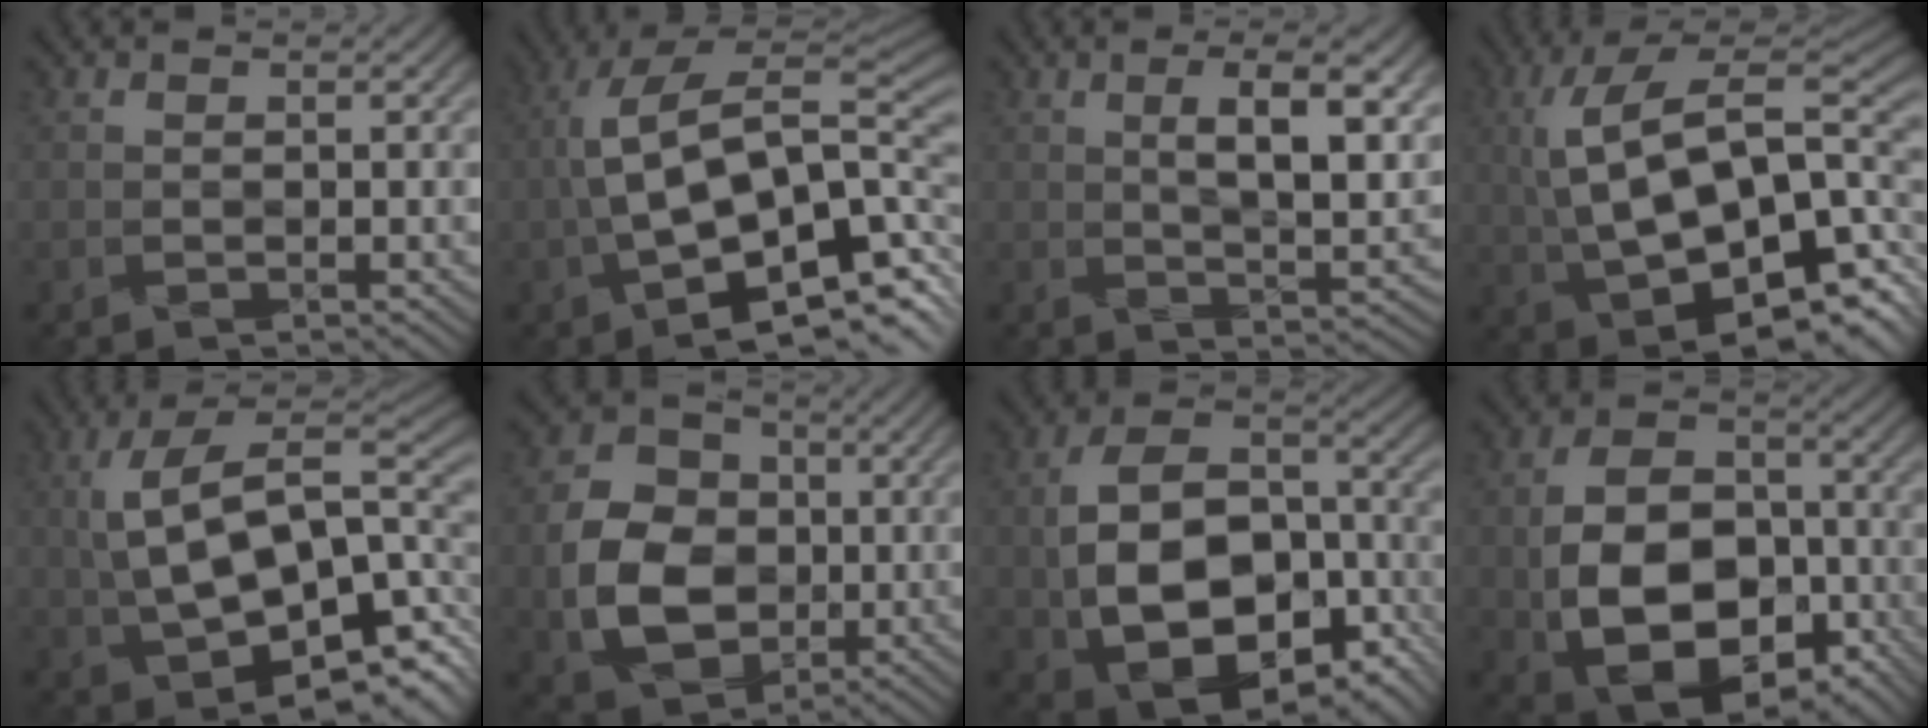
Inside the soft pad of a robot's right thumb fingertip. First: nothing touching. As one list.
[{"total": 16.4, "force": [-3.2, 7.1, 14.4], "torque": [-0.241, 0.002, -0.046]}, {"total": 7.5, "force": [2.9, 2.1, 6.6], "torque": [-0.105, 0.004, 0.046]}, {"total": 17.8, "force": [0.4, 8.5, 15.7], "torque": [-0.259, 0.009, 0.015]}, {"total": 16.1, "force": [0.5, 8.6, 13.7], "torque": [-0.224, -0.001, 0.024]}, {"total": 10.2, "force": [-1.1, 8.3, 5.9], "torque": [-0.138, 0.002, -0.025]}, {"total": 15.8, "force": [-4.6, 10.0, 11.3], "torque": [-0.197, -0.023, -0.071]}, {"total": 14.0, "force": [-4.2, 9.2, 9.7], "torque": [-0.181, -0.020, -0.078]}]